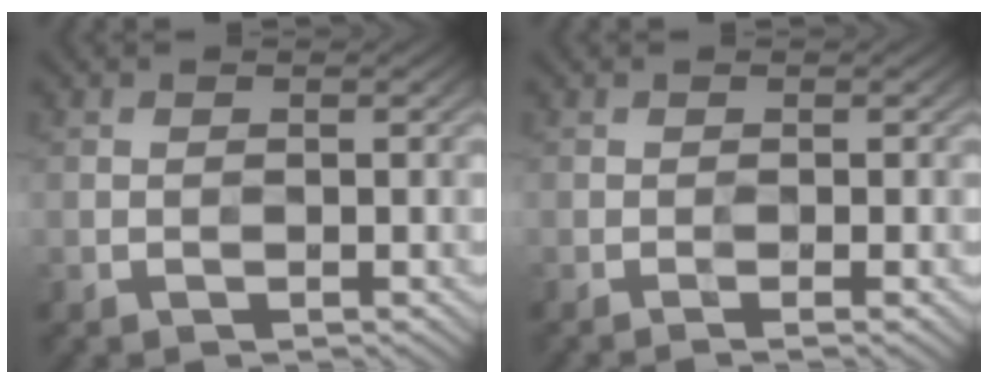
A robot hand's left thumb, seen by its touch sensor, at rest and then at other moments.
{"total": 1.4, "force": [-0.6, -0.3, 1.2], "torque": [-0.028, 0.003, -0.013]}